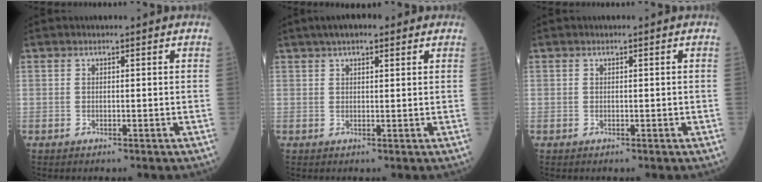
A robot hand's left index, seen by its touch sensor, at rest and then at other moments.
{"total": 6.2, "force": [4.4, 1.9, 3.9], "torque": [-0.059, 0.035, 0.069]}
{"total": 0.0}